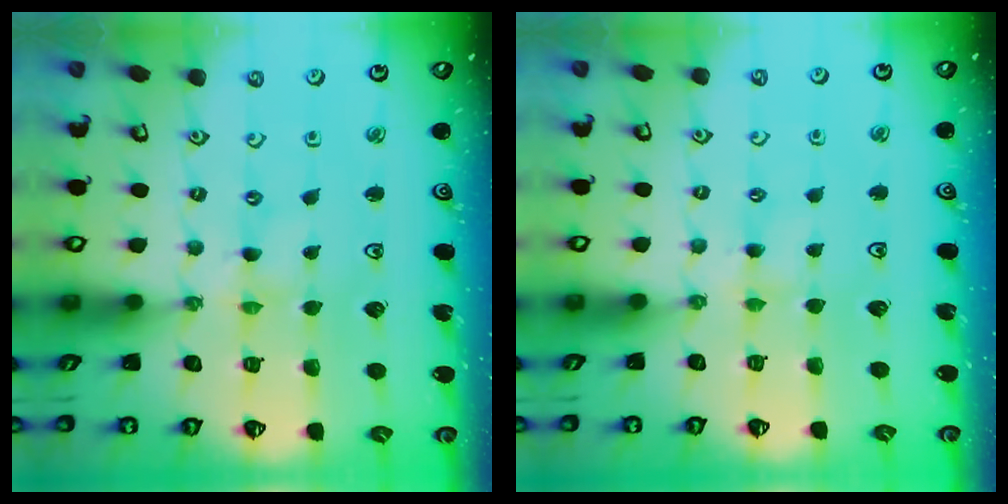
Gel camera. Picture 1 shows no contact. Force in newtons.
{"total": 2.5, "press": 2.4, "slide": 0.5}